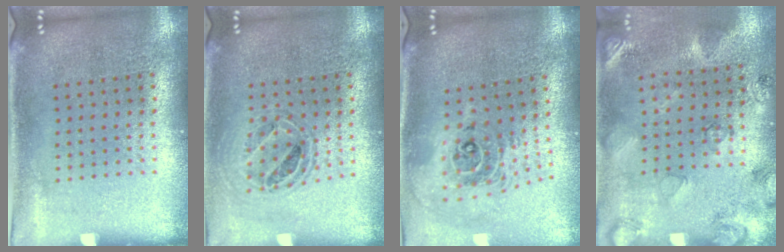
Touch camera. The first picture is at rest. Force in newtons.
{"total": 0.8, "press": 0.8, "slide": 0.0}
{"total": 2.3, "press": 1.8, "slide": 1.5}
{"total": 2.6, "press": 1.7, "slide": 2.0}